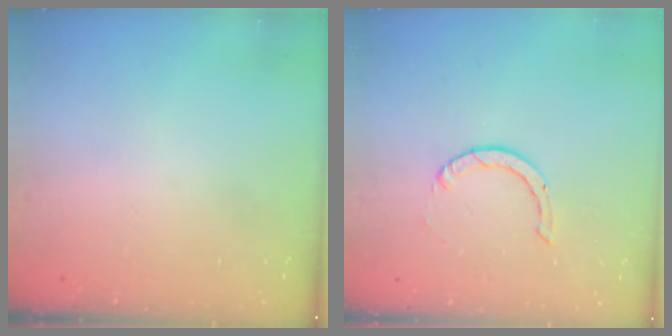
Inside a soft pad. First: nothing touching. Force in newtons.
{"total": 0.9, "press": 0.9, "slide": 0.1}